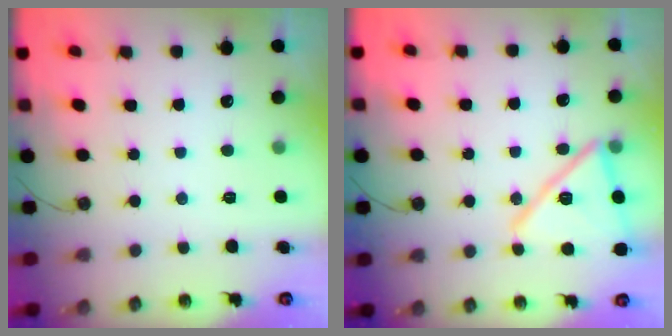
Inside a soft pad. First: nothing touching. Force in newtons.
{"total": 17.0, "press": 16.9, "slide": 1.2}